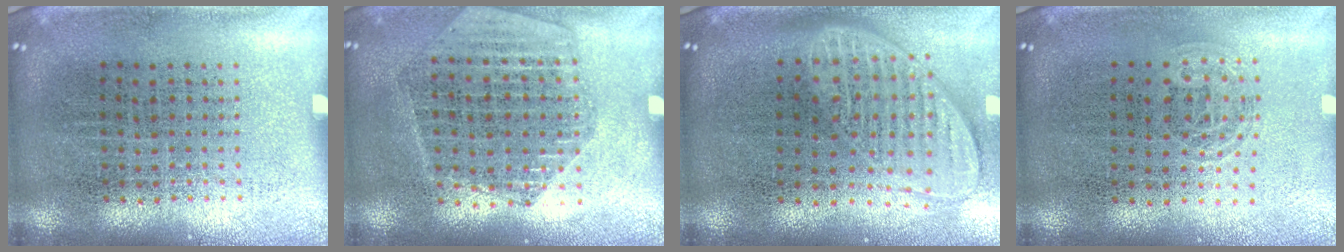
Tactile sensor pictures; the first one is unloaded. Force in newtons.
{"total": 1.7, "press": 1.6, "slide": 0.3}
{"total": 1.9, "press": 1.5, "slide": 1.1}
{"total": 0.9, "press": 0.6, "slide": 0.6}